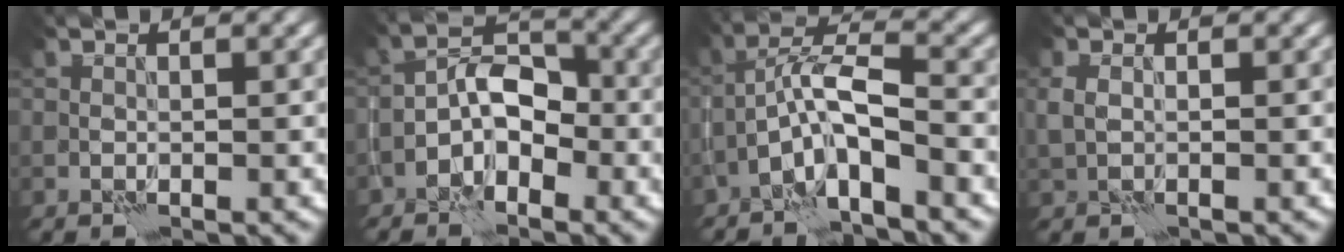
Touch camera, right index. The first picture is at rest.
{"total": 3.7, "force": [-1.8, 2.0, 2.6], "torque": [-0.034, 0.015, -0.038]}
{"total": 5.1, "force": [-2.4, 1.0, 4.4], "torque": [-0.079, 0.017, -0.051]}
{"total": 0.6, "force": [0.6, 0.1, 0.2], "torque": [-0.010, -0.001, 0.014]}